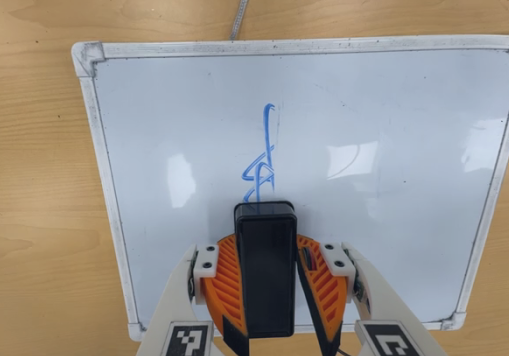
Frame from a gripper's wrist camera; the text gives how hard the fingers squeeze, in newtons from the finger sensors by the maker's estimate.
{"total": 9.3, "left": 8.8, "right": 9.8}